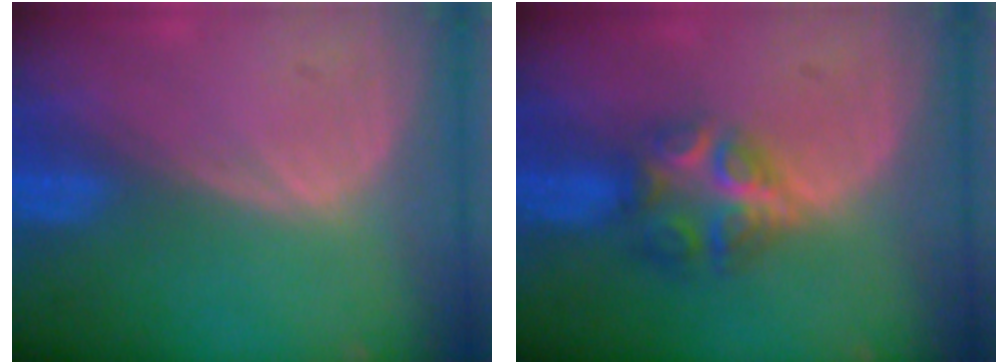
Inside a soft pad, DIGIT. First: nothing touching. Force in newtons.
{"total": 6.1, "press": 5.4, "slide": 2.8}